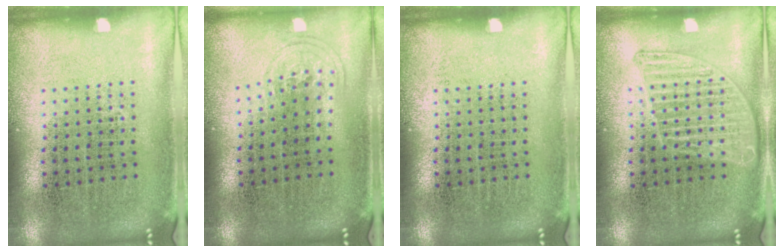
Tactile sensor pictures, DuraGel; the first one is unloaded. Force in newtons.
{"total": 0.9, "press": 0.7, "slide": 0.6}
{"total": 0.0}
{"total": 2.1, "press": 2.1, "slide": 0.3}